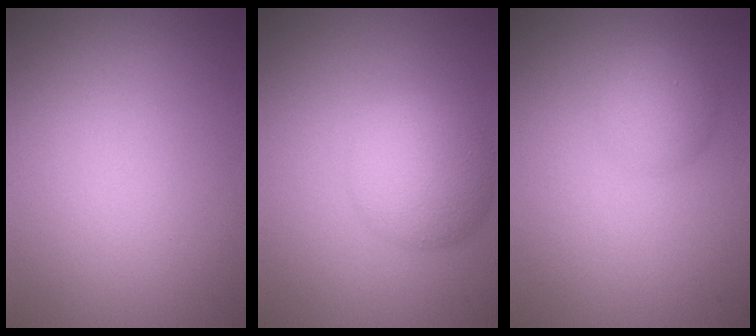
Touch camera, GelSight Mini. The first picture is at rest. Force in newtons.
{"total": 5.1, "press": 5.1, "slide": 0.1}
{"total": 2.6, "press": 2.6, "slide": 0.1}